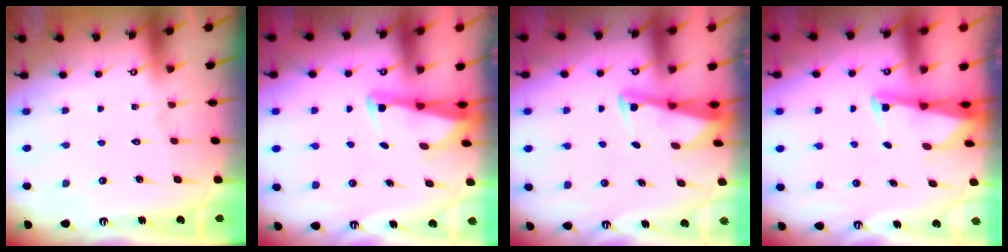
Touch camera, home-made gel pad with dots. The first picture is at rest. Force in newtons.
{"total": 2.5, "press": 2.5, "slide": 0.5}
{"total": 2.7, "press": 2.7, "slide": 0.3}
{"total": 2.4, "press": 2.4, "slide": 0.2}